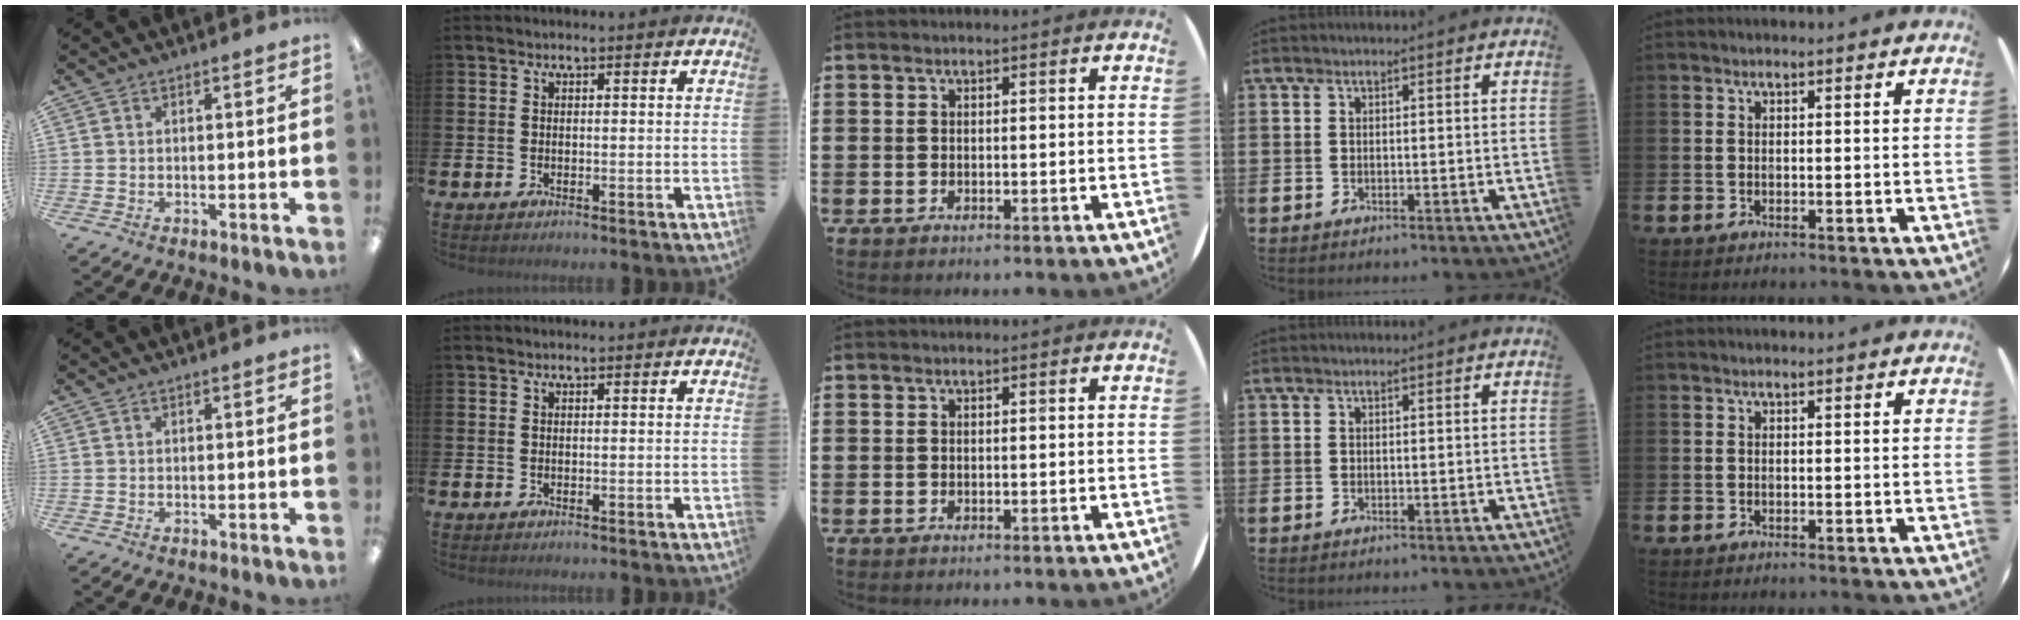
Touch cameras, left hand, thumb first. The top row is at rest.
{}